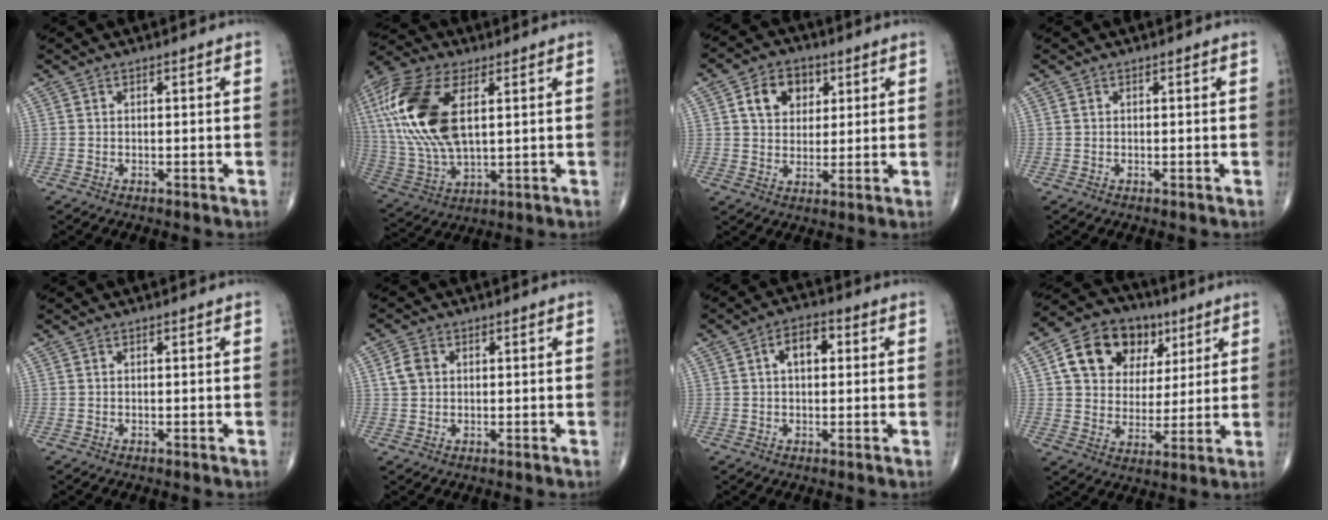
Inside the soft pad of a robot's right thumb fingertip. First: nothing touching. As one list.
[{"total": 21.9, "force": [5.3, 11.0, 18.2], "torque": [-0.401, -0.008, 0.097]}, {"total": 8.4, "force": [3.0, 6.3, 4.6], "torque": [-0.042, -0.005, 0.048]}, {"total": 0.0}, {"total": 0.0}, {"total": 3.5, "force": [0.8, 2.7, 2.0], "torque": [-0.034, 0.004, 0.015]}, {"total": 5.9, "force": [1.2, 3.4, 4.6], "torque": [-0.066, 0.015, 0.014]}, {"total": 15.5, "force": [6.0, 11.9, 8.0], "torque": [-0.097, -0.001, 0.099]}]